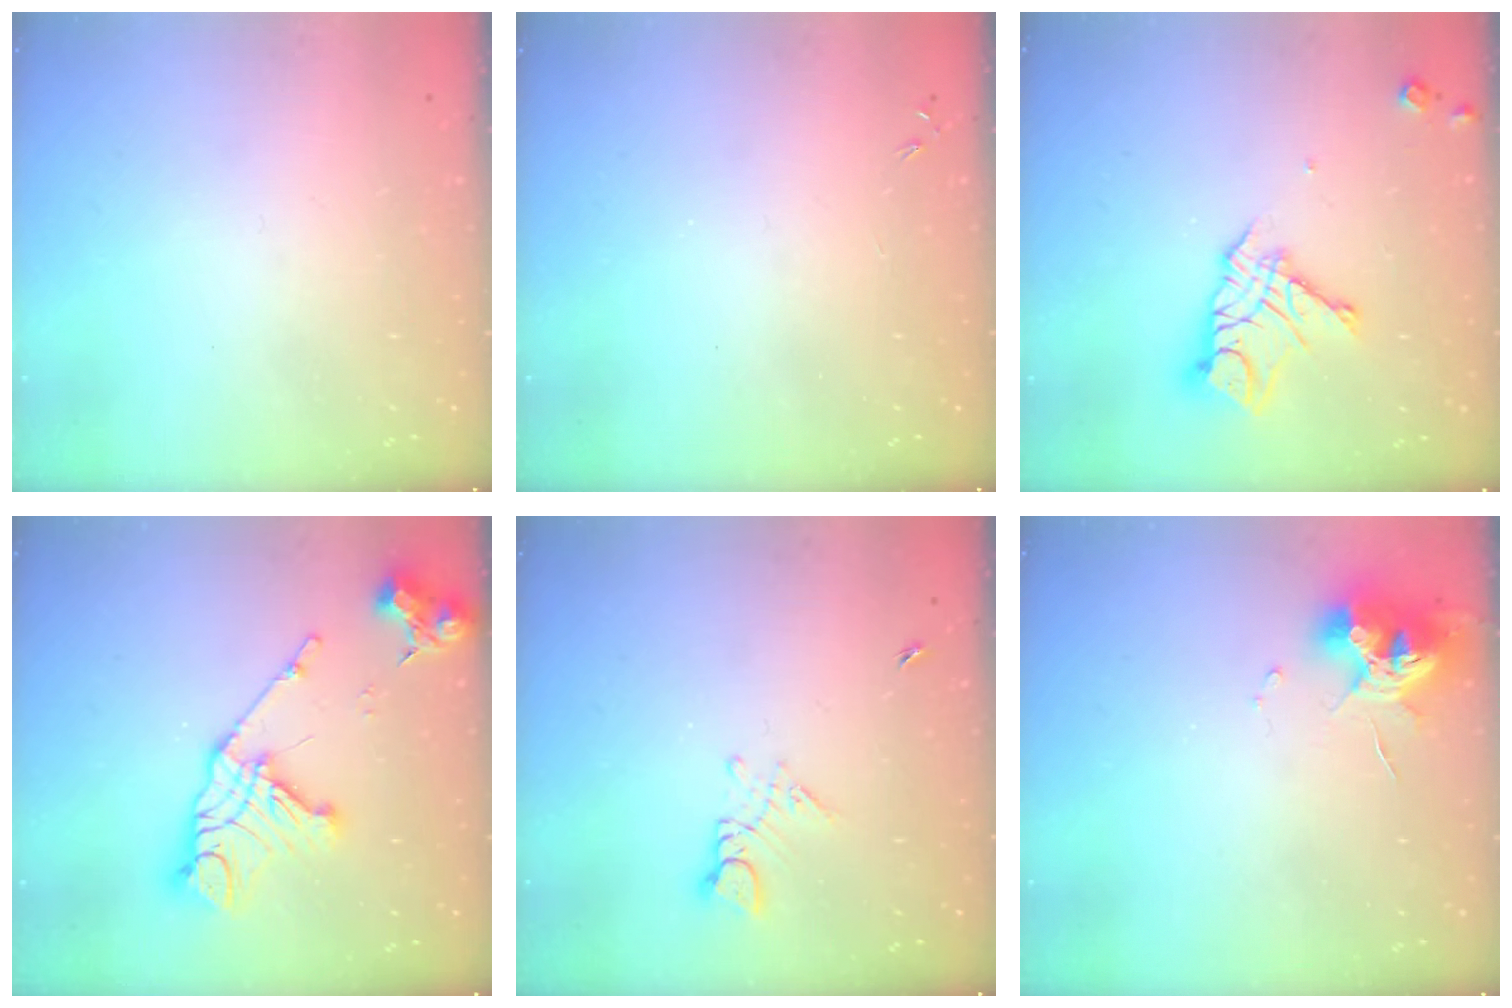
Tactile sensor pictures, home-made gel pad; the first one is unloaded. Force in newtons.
{"total": 0.0}
{"total": 12.3, "press": 12.2, "slide": 1.1}
{"total": 16.3, "press": 16.2, "slide": 1.8}
{"total": 4.7, "press": 4.6, "slide": 0.6}
{"total": 10.8, "press": 10.7, "slide": 1.0}